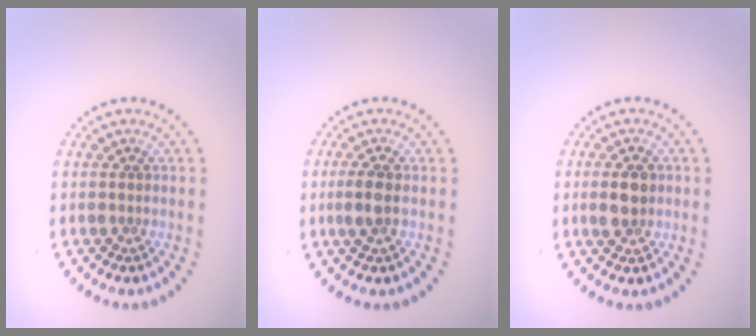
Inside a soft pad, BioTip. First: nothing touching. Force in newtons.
{"total": 1.7, "press": 1.7, "slide": 0.3}
{"total": 2.8, "press": 2.8, "slide": 0.2}